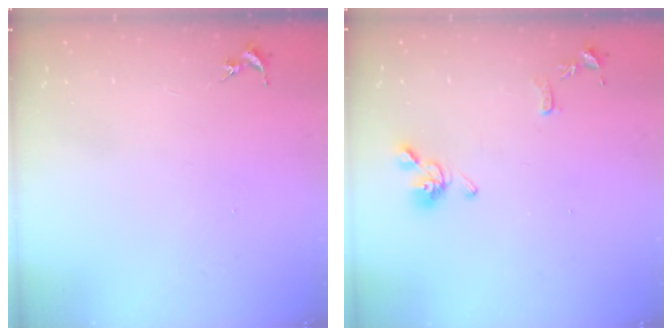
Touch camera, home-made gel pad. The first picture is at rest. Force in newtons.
{"total": 10.1, "press": 10.1, "slide": 1.2}